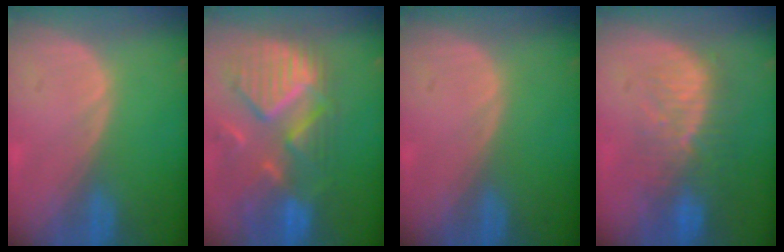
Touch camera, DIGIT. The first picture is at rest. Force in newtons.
{"total": 12.3, "press": 10.6, "slide": 6.2}
{"total": 0.0}
{"total": 10.0, "press": 8.5, "slide": 5.3}